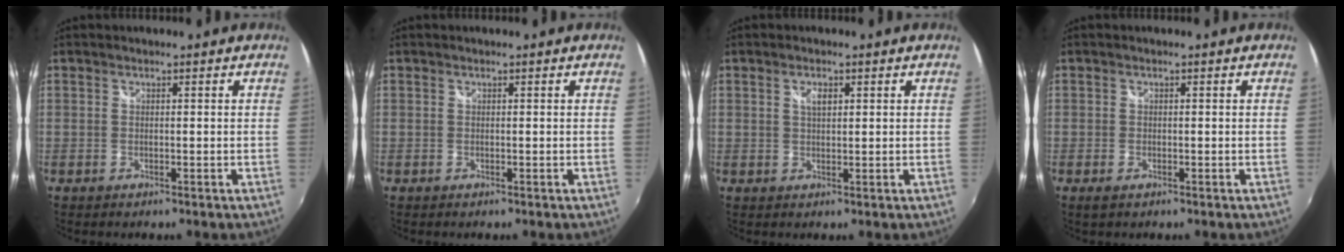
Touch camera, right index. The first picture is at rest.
{"total": 0.0}
{"total": 2.3, "force": [0.9, 1.1, 1.8], "torque": [-0.031, 0.002, 0.015]}
{"total": 1.5, "force": [-0.9, 0.8, 0.9], "torque": [-0.018, -0.005, -0.016]}